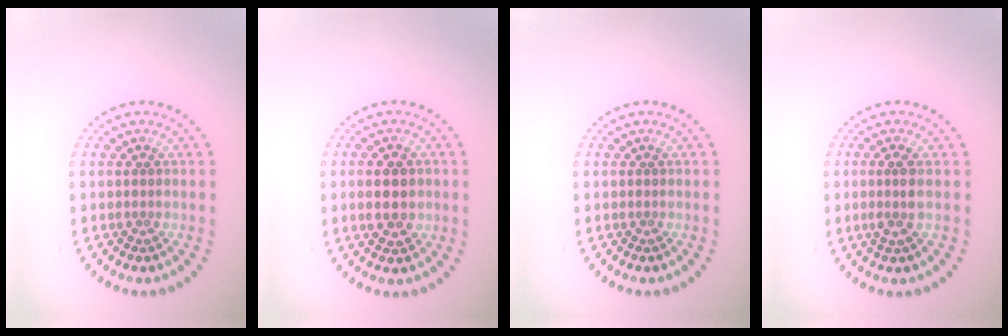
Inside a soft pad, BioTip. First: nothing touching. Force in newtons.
{"total": 3.9, "press": 3.9, "slide": 0.2}
{"total": 0.0}
{"total": 1.8, "press": 1.4, "slide": 1.1}